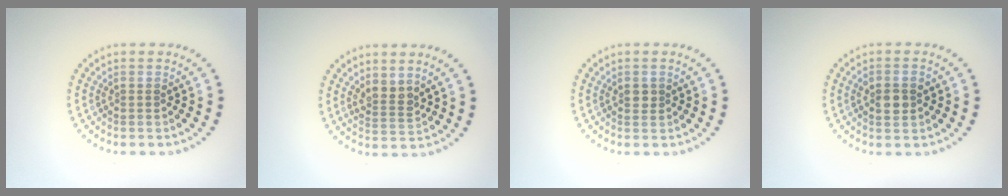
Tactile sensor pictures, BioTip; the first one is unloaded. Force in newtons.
{"total": 2.0, "press": 1.6, "slide": 1.2}
{"total": 1.0, "press": 1.0, "slide": 0.4}
{"total": 2.3, "press": 2.3, "slide": 0.3}